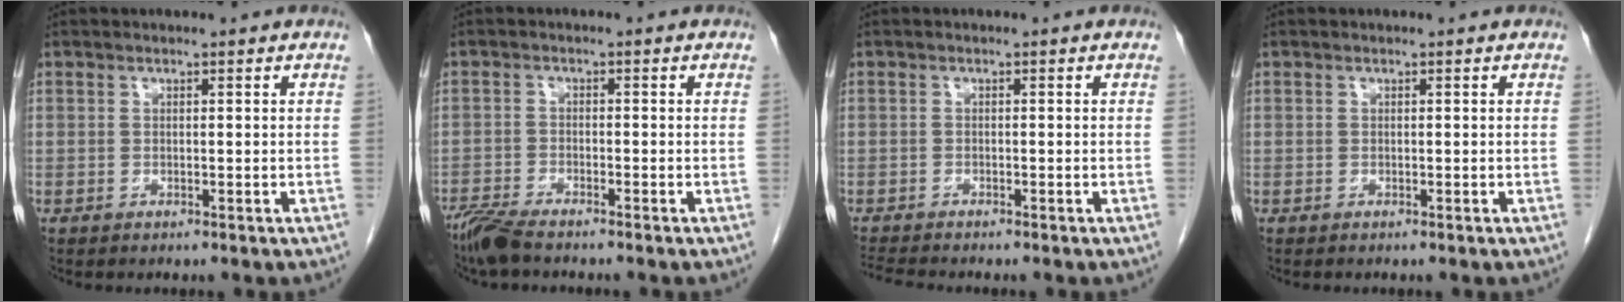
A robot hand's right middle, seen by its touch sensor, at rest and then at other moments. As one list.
[{"total": 4.1, "force": [-3.6, 0.3, 2.0], "torque": [-0.044, -0.014, -0.071]}, {"total": 3.3, "force": [-3.1, 0.0, 1.2], "torque": [-0.023, -0.012, -0.053]}, {"total": 0.0}]